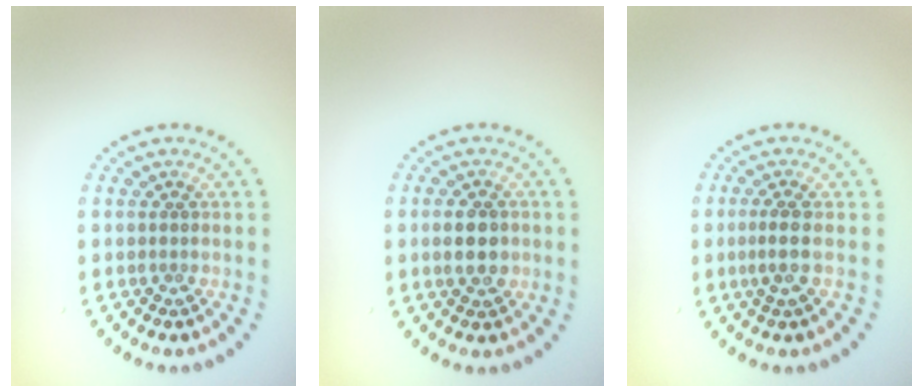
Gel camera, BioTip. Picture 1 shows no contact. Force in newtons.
{"total": 2.8, "press": 2.8, "slide": 0.0}
{"total": 1.8, "press": 1.4, "slide": 1.1}